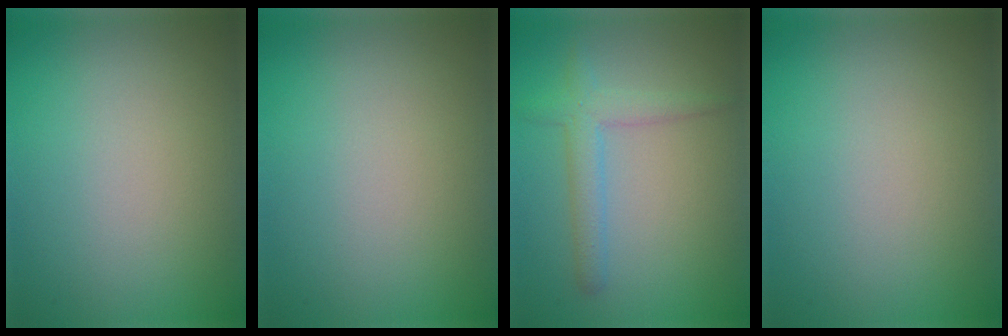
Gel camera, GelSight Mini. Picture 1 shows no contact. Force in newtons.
{"total": 0.0}
{"total": 2.7, "press": 2.7, "slide": 0.2}
{"total": 0.0}